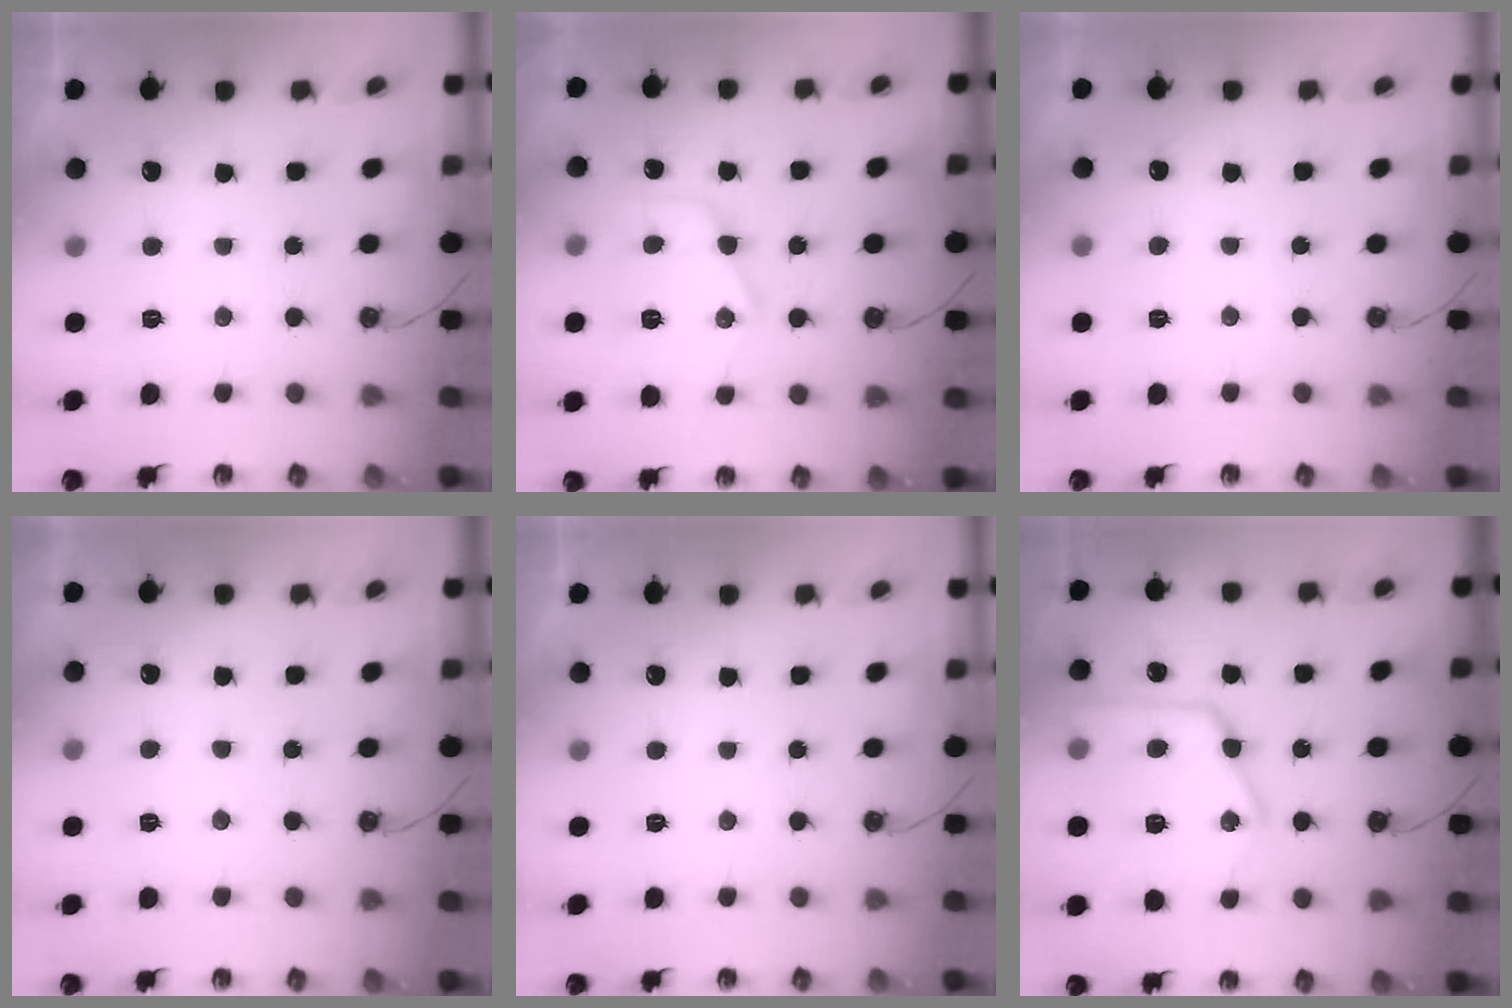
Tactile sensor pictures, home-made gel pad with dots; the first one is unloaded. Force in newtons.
{"total": 15.1, "press": 15.0, "slide": 1.3}
{"total": 1.2, "press": 1.2, "slide": 0.3}
{"total": 3.8, "press": 3.7, "slide": 0.5}
{"total": 0.0}
{"total": 20.2, "press": 20.1, "slide": 1.6}